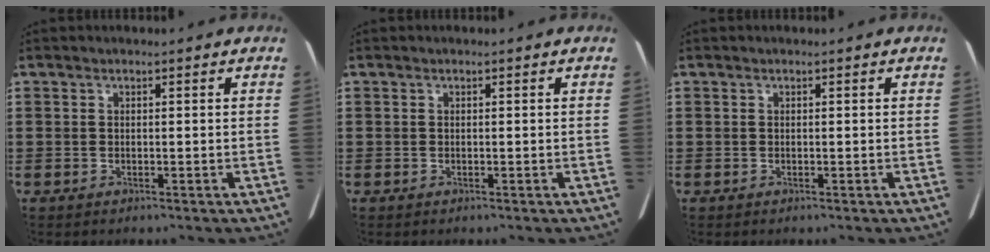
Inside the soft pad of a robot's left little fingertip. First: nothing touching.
{"total": 0.0}
{"total": 0.0}